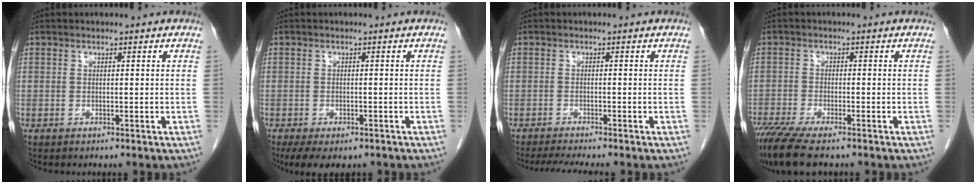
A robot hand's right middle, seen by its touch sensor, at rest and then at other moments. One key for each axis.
{"total": 7.0, "fx": -5.1, "fy": 2.9, "fz": 3.9, "tx": -0.055, "ty": -0.009, "tz": -0.074}
{"total": 5.2, "fx": -4.5, "fy": -0.3, "fz": 2.6, "tx": -0.035, "ty": -0.014, "tz": -0.073}
{"total": 8.6, "fx": -6.8, "fy": 1.2, "fz": 5.2, "tx": -0.088, "ty": -0.020, "tz": -0.114}